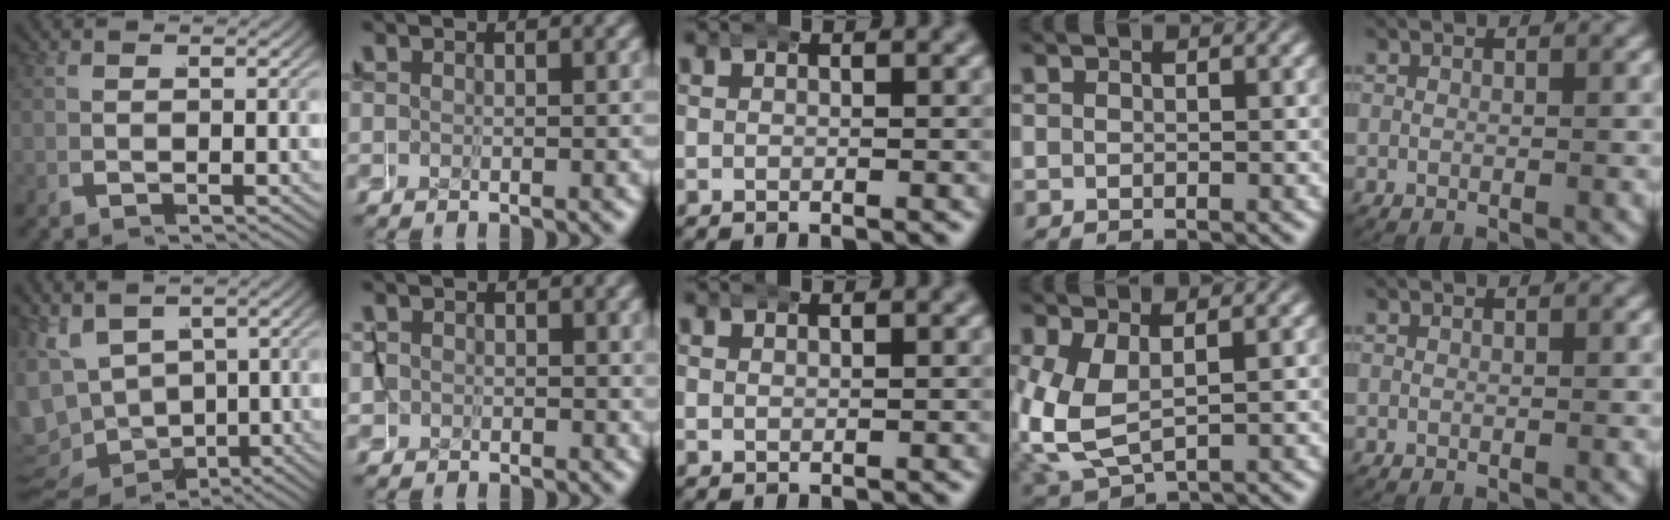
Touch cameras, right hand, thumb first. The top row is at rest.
{"thumb": {"total": 9.0, "force": [-1.1, 7.6, 4.8], "torque": [-0.122, -0.034, -0.007]}, "index": {"total": 2.4, "force": [-0.1, 2.2, 1.0], "torque": [-0.027, -0.005, -0.005]}, "middle": {"total": 0.6, "force": [0.6, 0.1, 0.1], "torque": [-0.003, -0.003, 0.014]}, "ring": {"total": 6.2, "force": [0.2, 4.8, 3.9], "torque": [-0.121, -0.025, 0.022]}}